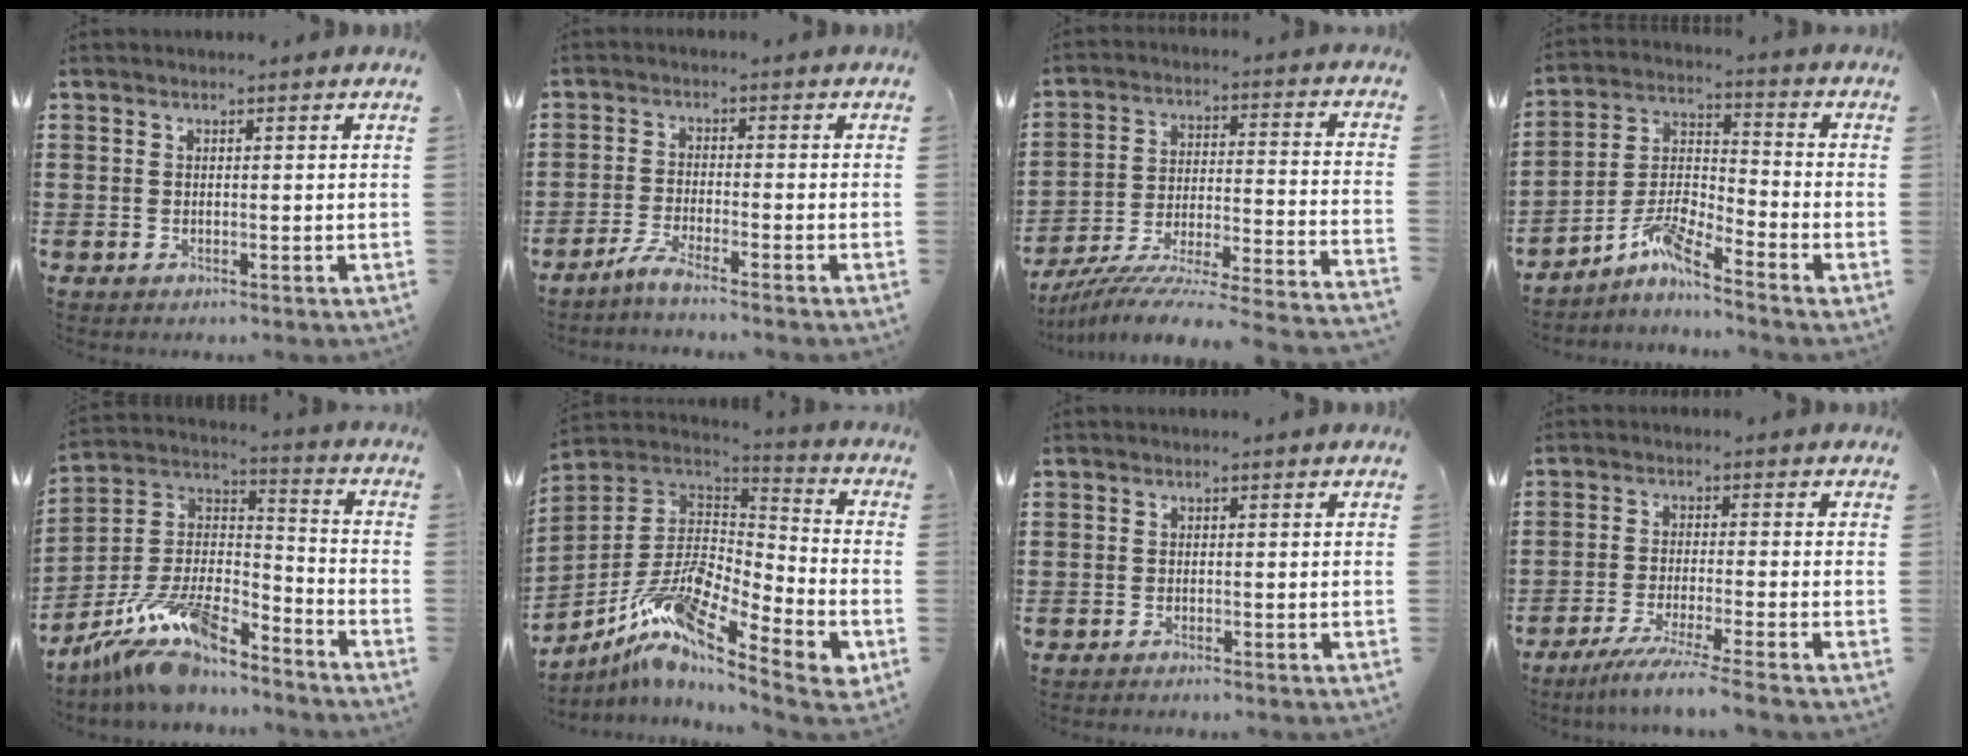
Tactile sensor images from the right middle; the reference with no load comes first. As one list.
[{"total": 3.3, "force": [-2.8, -0.2, 1.8], "torque": [-0.037, -0.003, -0.055]}, {"total": 6.5, "force": [-5.8, -0.7, 2.8], "torque": [-0.052, -0.022, -0.121]}, {"total": 7.0, "force": [-5.6, 1.0, 4.0], "torque": [-0.103, -0.014, -0.113]}, {"total": 12.7, "force": [-10.1, 3.3, 7.0], "torque": [-0.146, 0.017, -0.198]}, {"total": 11.9, "force": [-7.5, 3.9, 8.4], "torque": [-0.182, -0.006, -0.151]}, {"total": 0.6, "force": [-0.6, -0.1, 0.2], "torque": [-0.004, -0.002, -0.012]}, {"total": 5.0, "force": [-4.2, -0.6, 2.7], "torque": [-0.056, -0.021, -0.081]}]